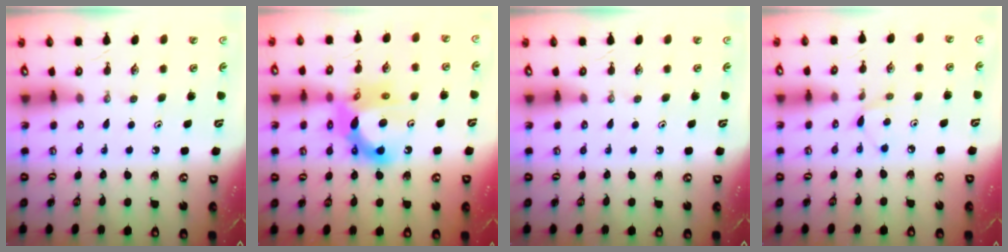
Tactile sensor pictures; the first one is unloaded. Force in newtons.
{"total": 14.0, "press": 13.9, "slide": 1.3}
{"total": 0.0}
{"total": 6.5, "press": 6.5, "slide": 0.6}